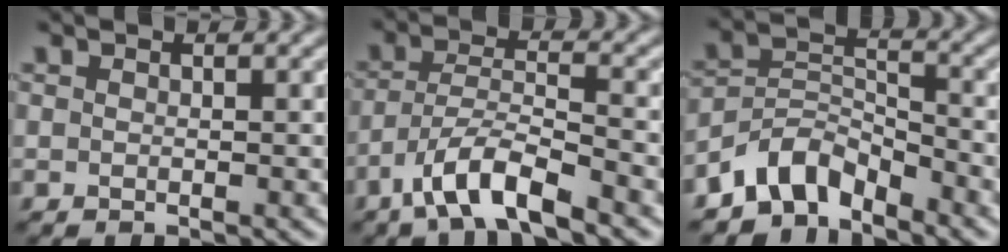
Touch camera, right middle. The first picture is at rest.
{"total": 5.6, "force": [-3.8, 1.2, 3.9], "torque": [-0.070, 0.003, -0.075]}
{"total": 4.8, "force": [-3.8, 2.3, 1.7], "torque": [-0.022, 0.006, -0.083]}